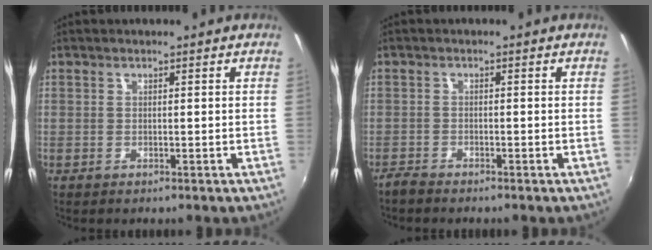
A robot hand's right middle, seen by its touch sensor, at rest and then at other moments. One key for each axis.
{"total": 1.9, "fx": -1.9, "fy": 0.2, "fz": 0.4, "tx": -0.016, "ty": -0.006, "tz": -0.039}